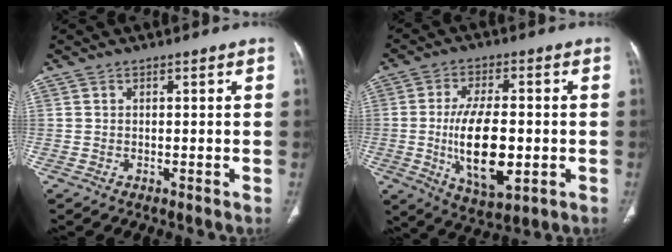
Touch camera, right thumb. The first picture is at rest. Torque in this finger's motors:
{"motor_torque": [2.18, 2.83, 1.88, -0.89, 0.70]}